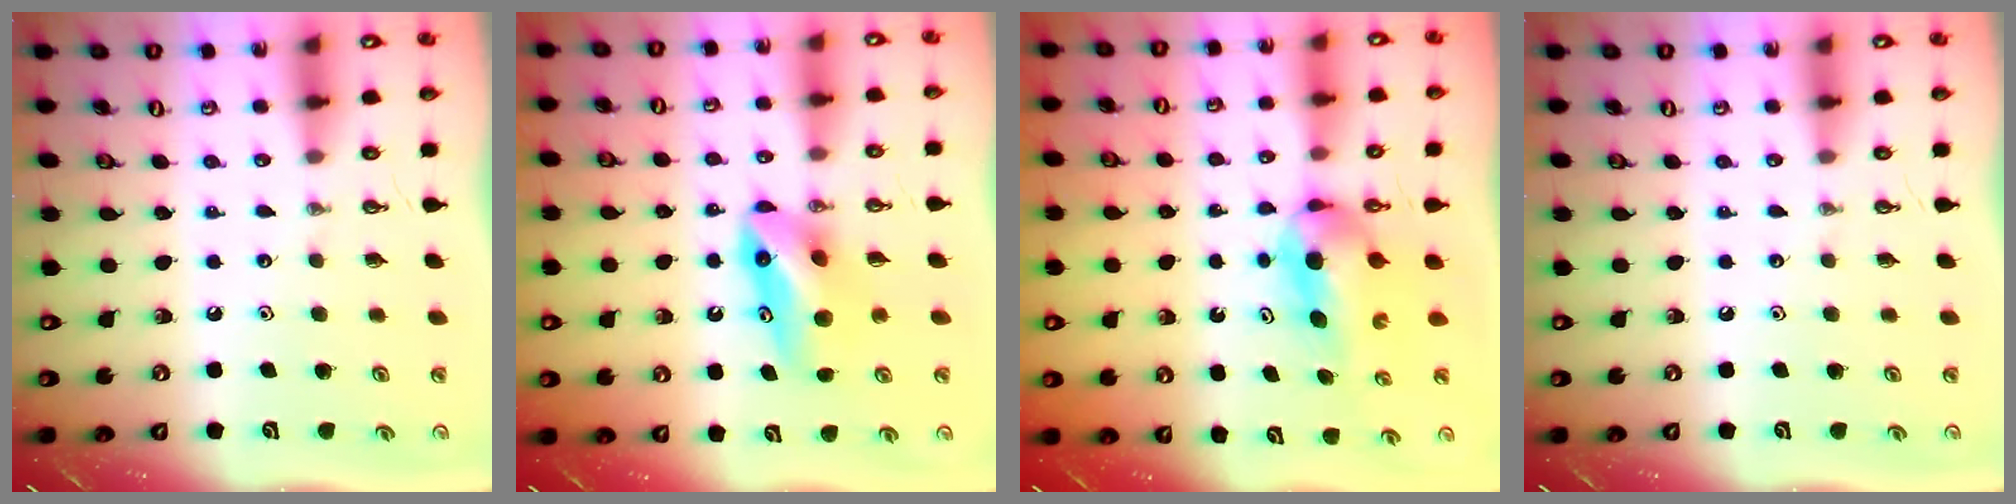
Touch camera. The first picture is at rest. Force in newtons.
{"total": 9.0, "press": 8.2, "slide": 3.9}
{"total": 5.8, "press": 5.2, "slide": 2.6}
{"total": 0.0}